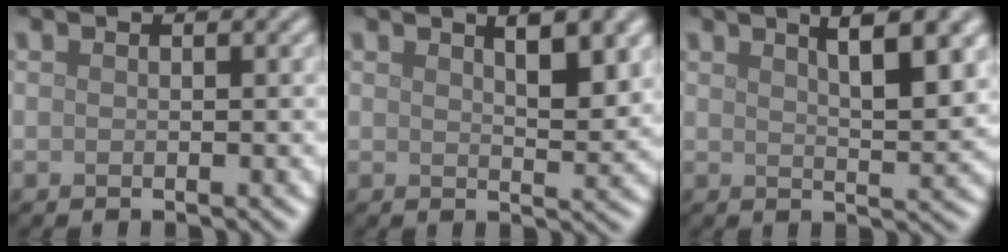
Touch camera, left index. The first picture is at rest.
{"total": 3.9, "force": [2.0, 1.1, 3.1], "torque": [-0.039, -0.001, 0.034]}
{"total": 5.9, "force": [2.8, 1.7, 4.9], "torque": [-0.054, 0.008, 0.036]}